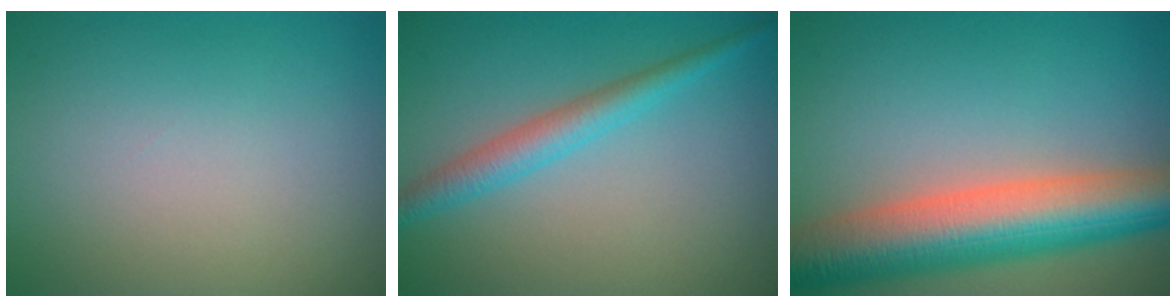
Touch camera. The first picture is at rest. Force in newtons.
{"total": 2.9, "press": 2.9, "slide": 0.2}
{"total": 10.0, "press": 10.0, "slide": 0.3}